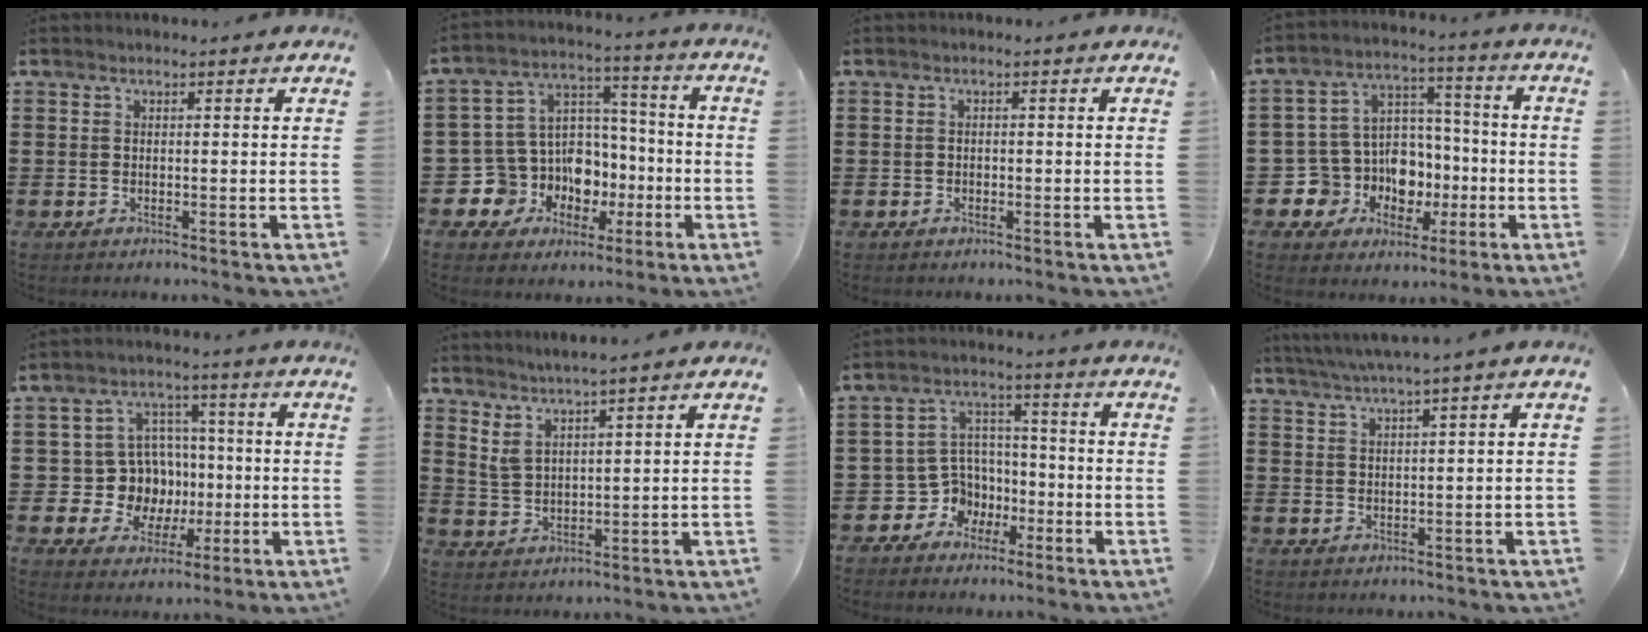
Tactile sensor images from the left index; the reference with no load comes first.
{"total": 10.7, "force": [-3.6, 9.5, 3.3], "torque": [-0.113, -0.002, -0.054]}
{"total": 0.6, "force": [-0.3, 0.6, 0.0], "torque": [-0.004, 0.003, -0.007]}
{"total": 10.0, "force": [-2.3, 9.1, 3.6], "torque": [-0.116, -0.001, -0.030]}
{"total": 9.5, "force": [-0.3, 8.9, 3.1], "torque": [-0.083, 0.013, 0.006]}
{"total": 3.4, "force": [2.8, 0.5, 1.8], "torque": [-0.045, -0.009, 0.051]}
{"total": 6.5, "force": [-2.3, 5.9, 1.5], "torque": [-0.060, 0.004, -0.044]}
{"total": 2.6, "force": [1.7, -0.6, 1.9], "torque": [-0.038, -0.003, 0.030]}